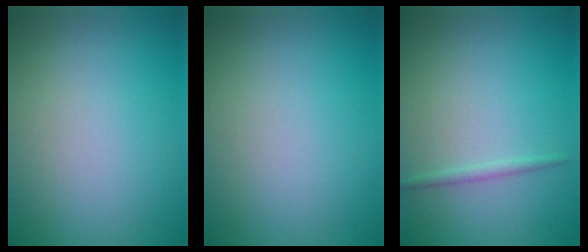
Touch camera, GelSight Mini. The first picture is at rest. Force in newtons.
{"total": 0.0}
{"total": 0.7, "press": 0.7, "slide": 0.0}